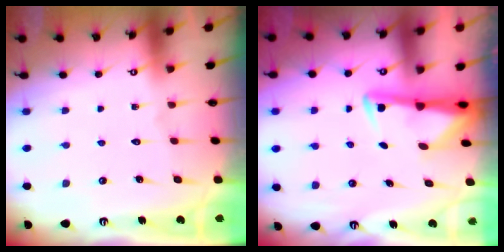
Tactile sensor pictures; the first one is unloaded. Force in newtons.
{"total": 2.9, "press": 2.9, "slide": 0.5}